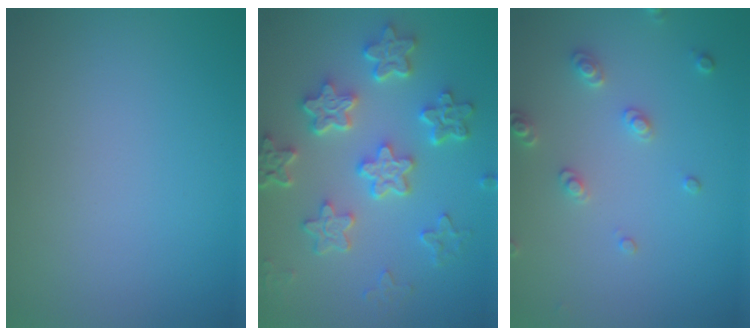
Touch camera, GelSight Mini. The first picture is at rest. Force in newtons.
{"total": 6.5, "press": 5.1, "slide": 4.1}
{"total": 2.2, "press": 2.1, "slide": 0.6}